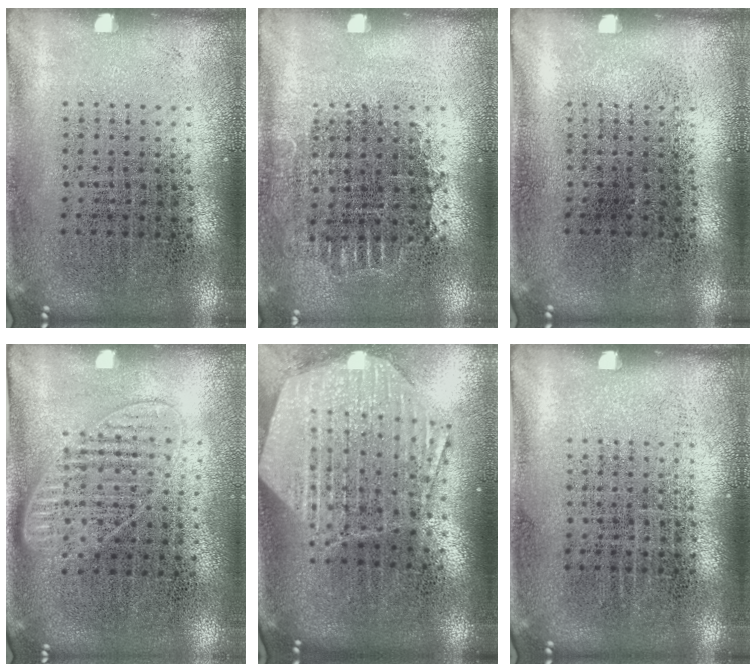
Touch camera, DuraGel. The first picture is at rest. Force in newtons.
{"total": 0.8, "press": 0.7, "slide": 0.3}
{"total": 0.0}
{"total": 1.3, "press": 1.2, "slide": 0.5}
{"total": 3.0, "press": 2.4, "slide": 1.8}
{"total": 0.0}